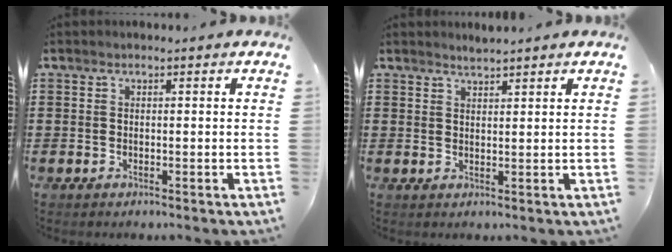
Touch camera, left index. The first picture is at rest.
{"total": 1.5, "force": [1.5, -0.1, 0.2], "torque": [-0.005, 0.001, 0.030]}